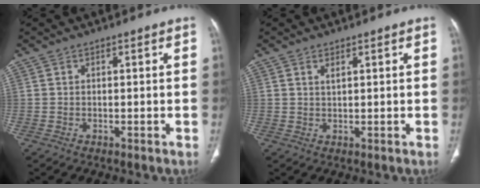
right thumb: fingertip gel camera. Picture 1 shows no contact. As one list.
[{"total": 1.3, "force": [0.8, 0.5, 0.9], "torque": [-0.016, -0.003, 0.016]}]